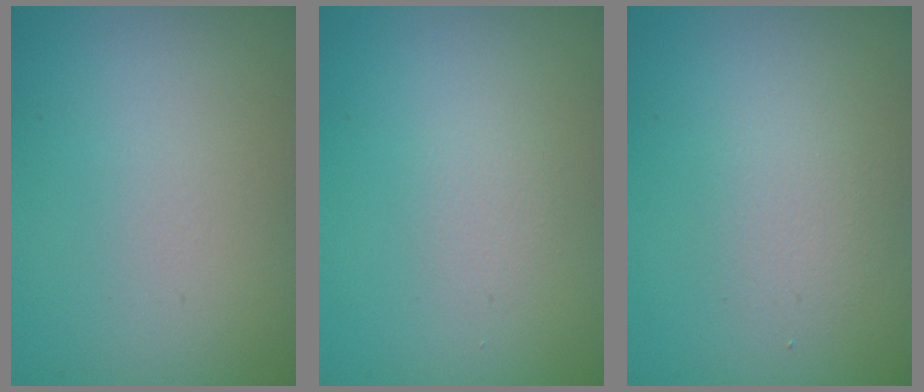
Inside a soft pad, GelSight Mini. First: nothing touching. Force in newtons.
{"total": 0.8, "press": 0.8, "slide": 0.1}
{"total": 1.8, "press": 1.8, "slide": 0.1}